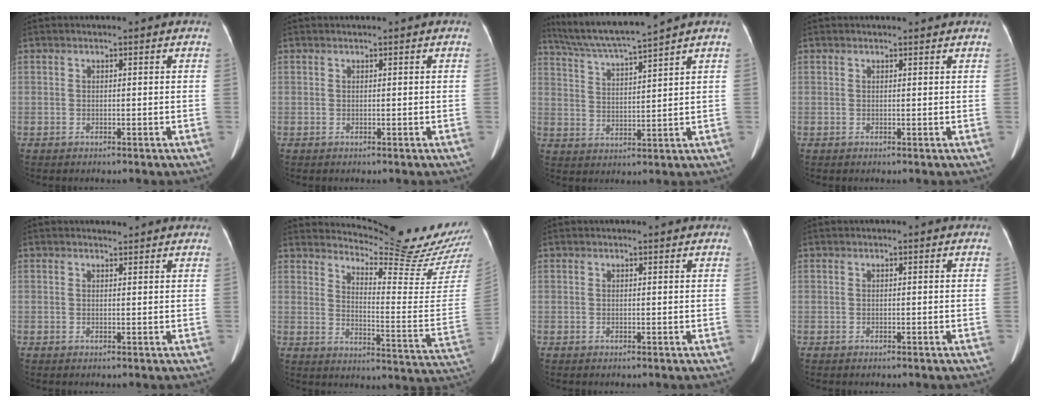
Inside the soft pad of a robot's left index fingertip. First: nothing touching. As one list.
[{"total": 0.6, "force": [0.6, -0.1, 0.2], "torque": [-0.005, 0.012, 0.013]}, {"total": 9.6, "force": [8.6, -1.8, 4.0], "torque": [-0.075, 0.004, 0.161]}, {"total": 1.6, "force": [1.6, 0.1, 0.3], "torque": [-0.009, 0.004, 0.020]}, {"total": 1.4, "force": [1.4, 0.2, 0.0], "torque": [-0.012, 0.006, 0.021]}, {"total": 20.0, "force": [19.1, -0.3, 6.1], "torque": [-0.102, -0.132, 0.233]}, {"total": 1.4, "force": [1.4, 0.1, 0.3], "torque": [-0.008, 0.005, 0.017]}, {"total": 0.0}]